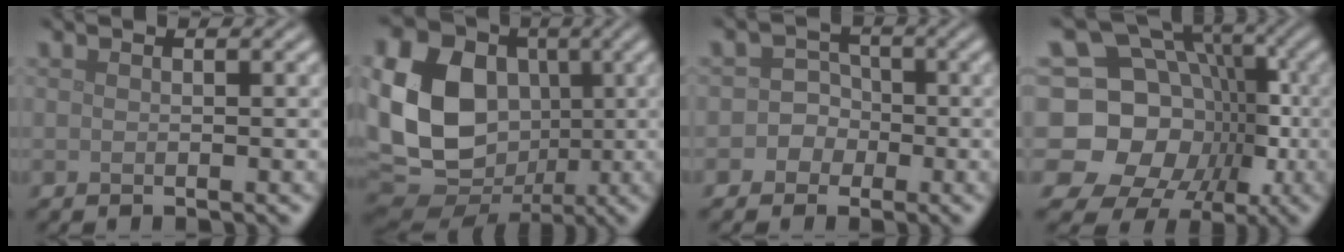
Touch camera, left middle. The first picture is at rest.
{"total": 18.1, "force": [0.8, 14.9, 10.2], "torque": [-0.238, 0.008, 0.002]}
{"total": 3.4, "force": [-1.0, 3.2, 0.5], "torque": [0.026, 0.017, -0.035]}
{"total": 17.5, "force": [-3.2, 15.5, 7.3], "torque": [-0.134, 0.011, -0.078]}